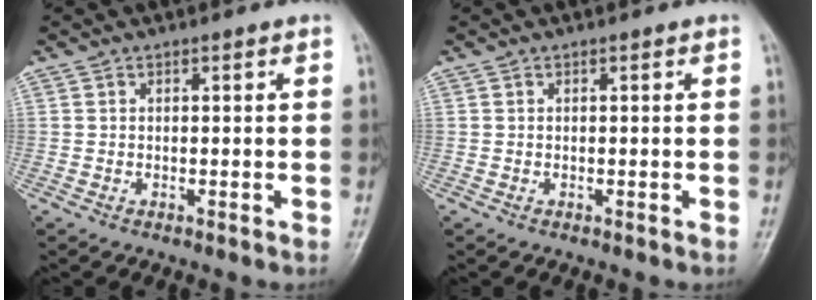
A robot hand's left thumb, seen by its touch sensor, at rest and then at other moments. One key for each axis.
{"total": 0.0}